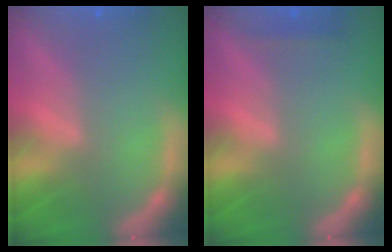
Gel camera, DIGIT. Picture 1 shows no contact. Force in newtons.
{"total": 0.9}